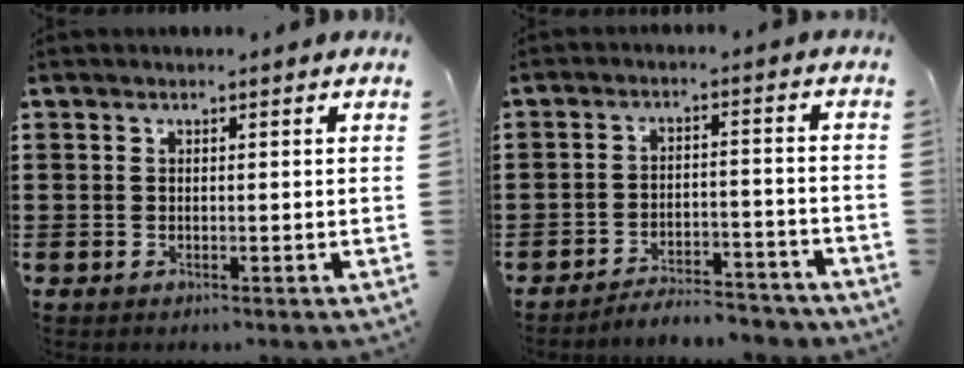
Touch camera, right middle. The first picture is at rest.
{"total": 4.7, "force": [-4.7, 0.4, 0.5], "torque": [-0.011, 0.007, -0.098]}